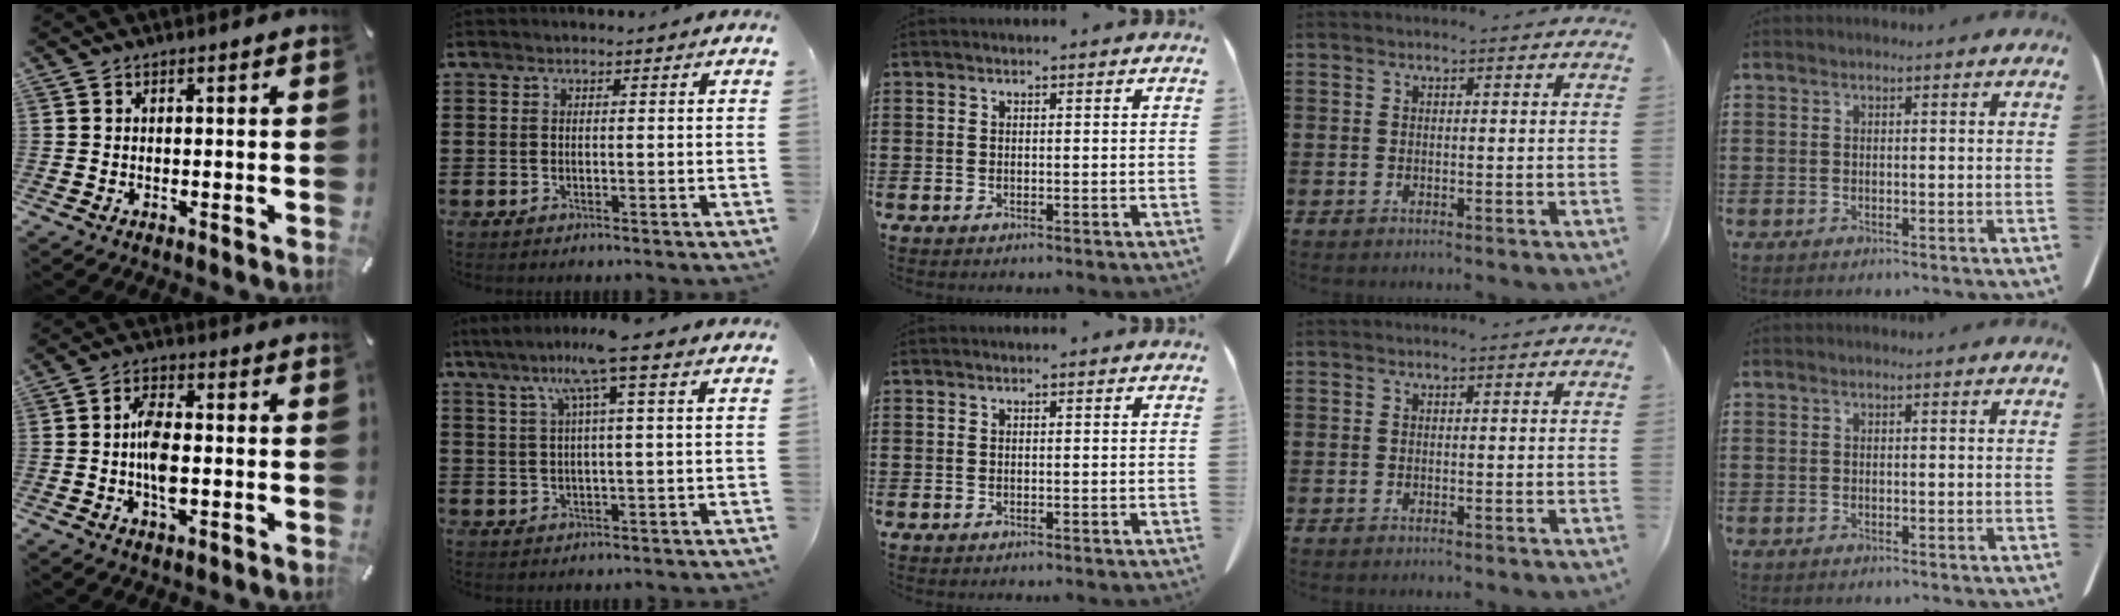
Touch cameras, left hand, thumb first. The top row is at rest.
{"thumb": {"total": 7.0, "force": [-1.0, 3.6, 6.0], "torque": [-0.113, 0.002, -0.021]}, "index": {"total": 7.7, "force": [3.6, -0.3, 6.8], "torque": [-0.141, 0.005, 0.060]}}